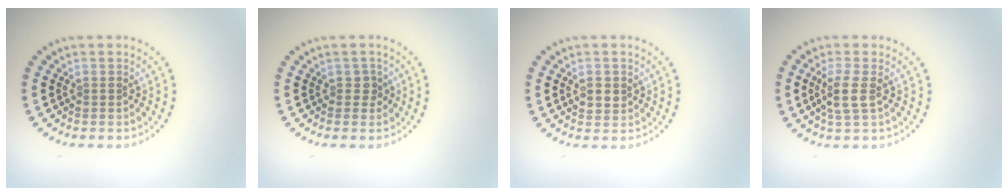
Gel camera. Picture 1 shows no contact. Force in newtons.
{"total": 1.1, "press": 0.9, "slide": 0.5}
{"total": 1.7, "press": 1.6, "slide": 0.5}
{"total": 2.4, "press": 2.0, "slide": 1.3}